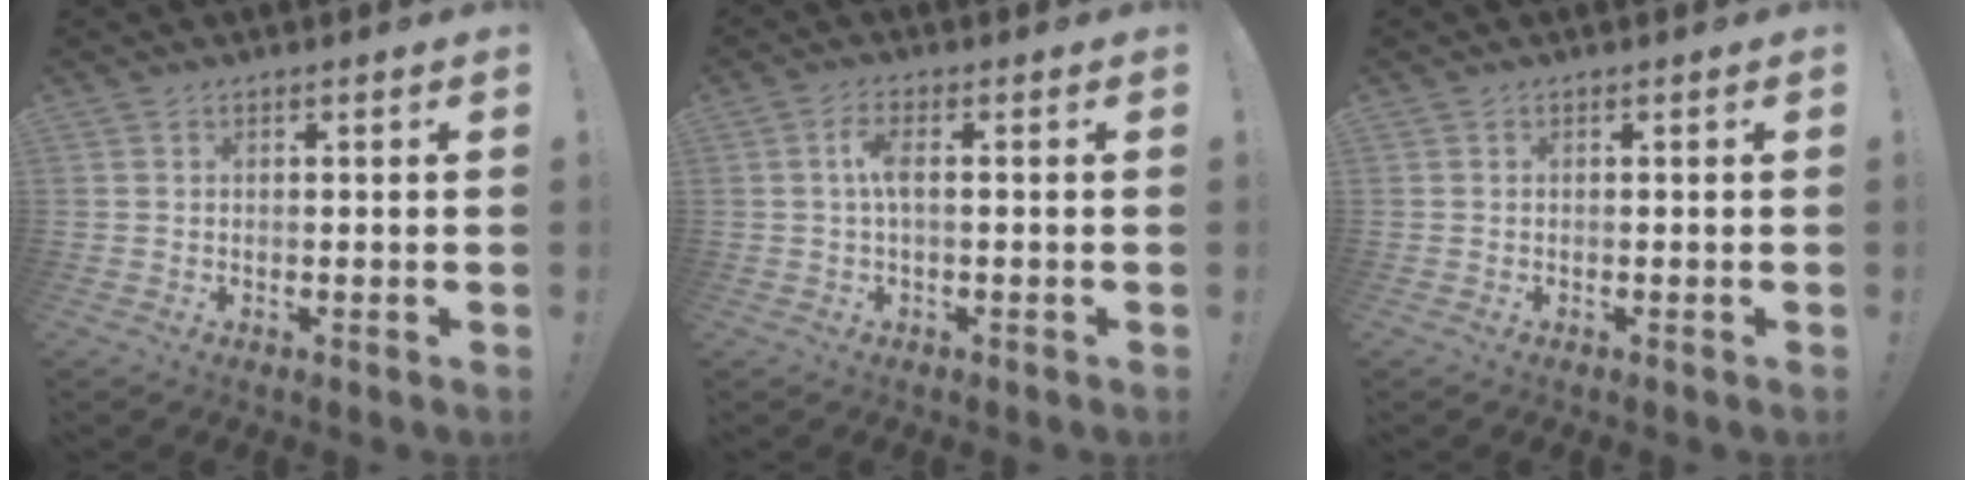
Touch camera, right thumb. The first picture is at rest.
{"total": 4.7, "force": [0.1, 1.4, 4.5], "torque": [-0.093, 0.006, -0.001]}
{"total": 0.0}